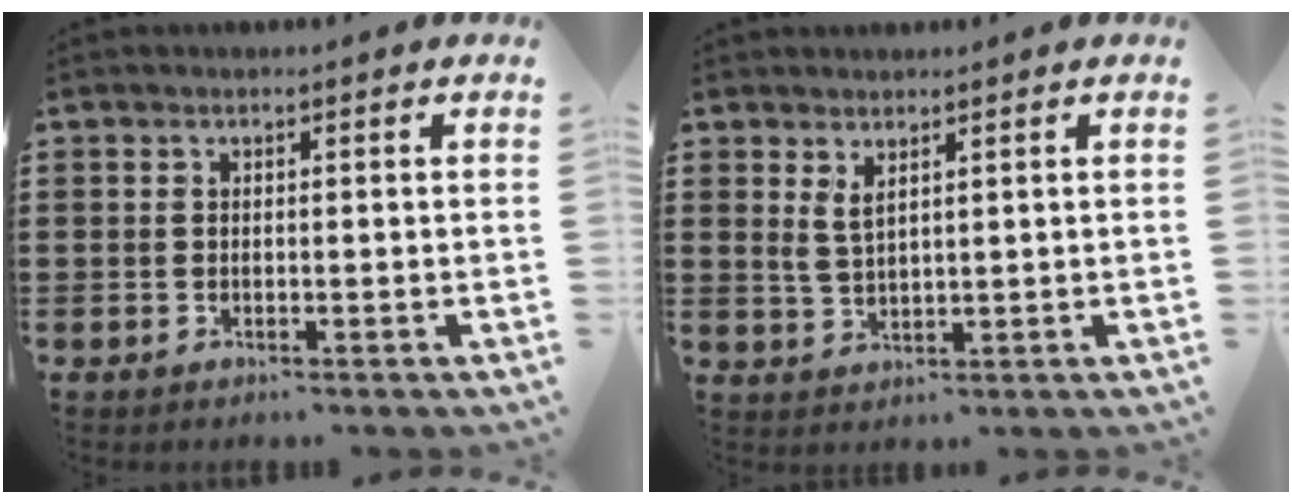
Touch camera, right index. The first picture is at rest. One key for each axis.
{"total": 2.6, "fx": 1.8, "fy": 0.8, "fz": 1.7, "tx": -0.037, "ty": 0.003, "tz": 0.033}